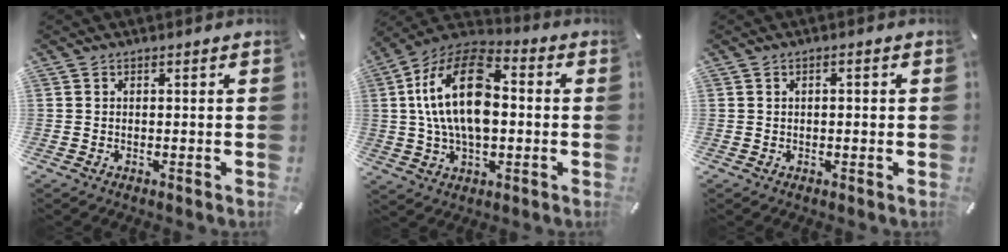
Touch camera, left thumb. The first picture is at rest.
{"total": 18.9, "force": [1.1, 11.7, 14.8], "torque": [-0.305, 0.007, 0.012]}
{"total": 1.2, "force": [0.0, 0.6, 1.0], "torque": [-0.019, 0.004, -0.002]}